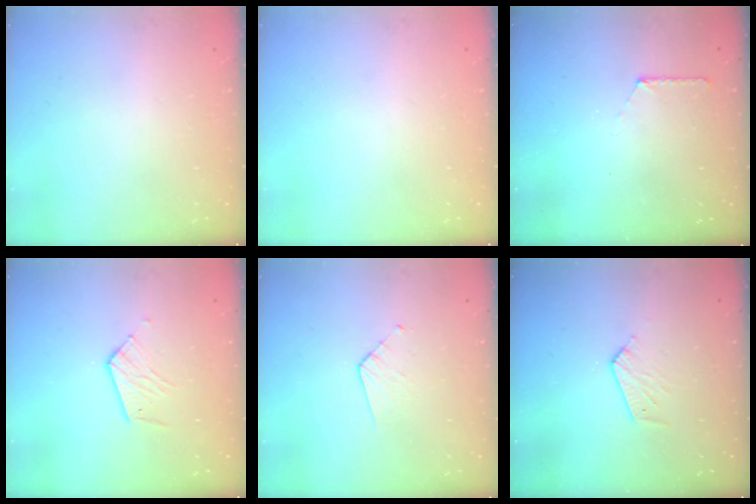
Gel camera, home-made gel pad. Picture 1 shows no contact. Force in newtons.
{"total": 0.0}
{"total": 5.2, "press": 5.1, "slide": 0.6}
{"total": 6.7, "press": 6.7, "slide": 0.2}
{"total": 3.9, "press": 3.9, "slide": 0.3}
{"total": 4.8, "press": 4.8, "slide": 0.5}